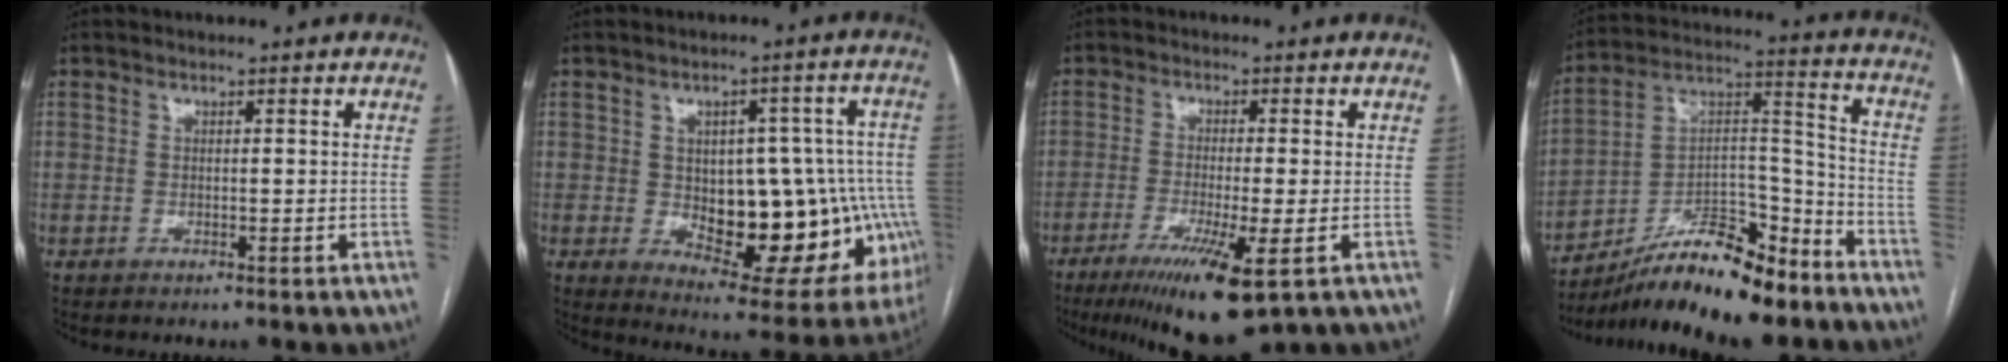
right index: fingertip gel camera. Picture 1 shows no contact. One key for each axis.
{"total": 22.8, "fx": -3.3, "fy": 10.6, "fz": 20.0, "tx": -0.187, "ty": 0.028, "tz": -0.015}
{"total": 11.1, "fx": -5.8, "fy": 0.9, "fz": 9.5, "tx": -0.159, "ty": -0.034, "tz": -0.093}
{"total": 16.9, "fx": -13.8, "fy": 3.8, "fz": 9.0, "tx": -0.147, "ty": 0.033, "tz": -0.233}